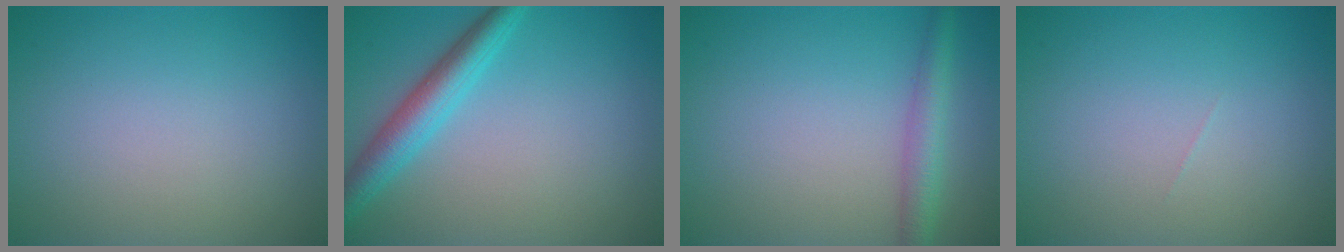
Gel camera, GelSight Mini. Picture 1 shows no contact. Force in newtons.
{"total": 4.0, "press": 3.9, "slide": 0.2}
{"total": 2.8, "press": 2.8, "slide": 0.1}
{"total": 0.0}